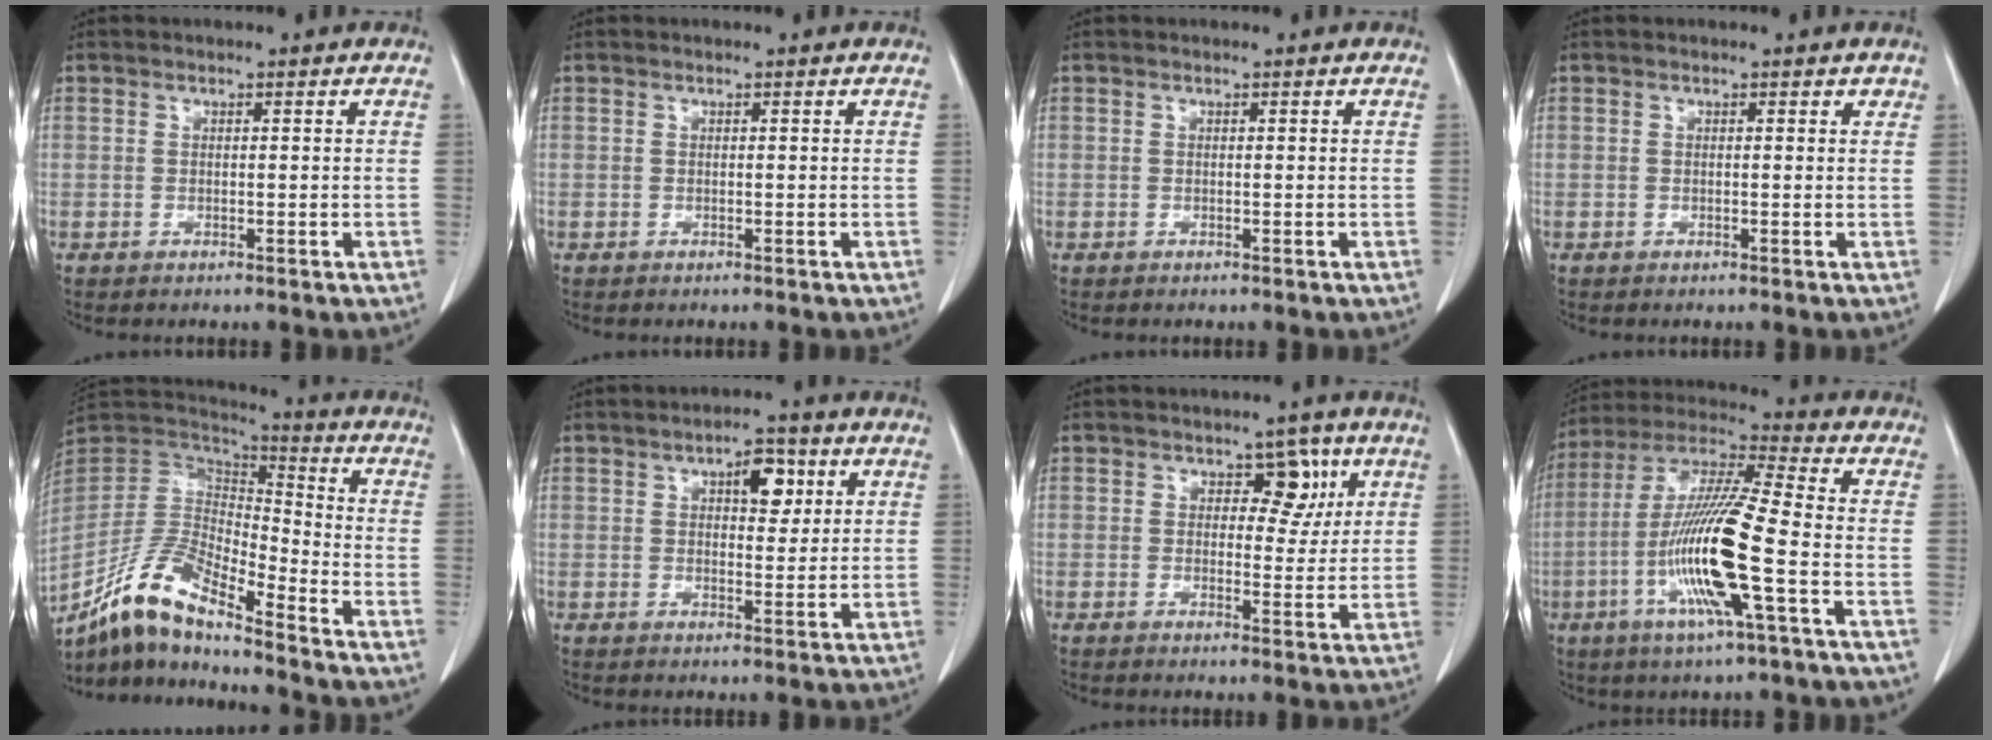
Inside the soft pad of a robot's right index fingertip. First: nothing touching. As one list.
[{"total": 0.0}, {"total": 0.0}, {"total": 0.6, "force": [0.4, 0.4, 0.2], "torque": [-0.001, -0.001, 0.000]}, {"total": 13.0, "force": [-10.7, 2.3, 7.0], "torque": [-0.143, 0.011, -0.203]}, {"total": 5.5, "force": [2.2, 2.5, 4.3], "torque": [-0.063, 0.008, 0.032]}, {"total": 5.0, "force": [2.1, 3.0, 3.3], "torque": [-0.031, 0.005, 0.028]}, {"total": 16.2, "force": [-4.7, 0.2, 15.5], "torque": [-0.315, -0.012, -0.097]}]